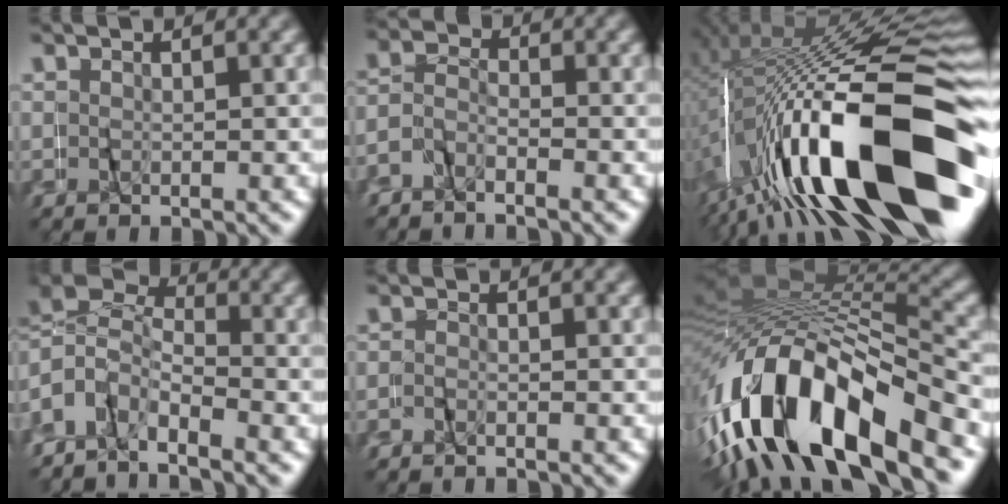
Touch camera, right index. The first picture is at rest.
{"total": 2.2, "force": [-1.5, 1.5, 0.8], "torque": [-0.025, 0.014, -0.038]}
{"total": 21.3, "force": [-6.7, 8.1, 18.6], "torque": [-0.308, 0.011, -0.082]}
{"total": 6.8, "force": [-0.6, 5.7, 3.7], "torque": [-0.106, -0.009, -0.012]}
{"total": 1.1, "force": [-1.1, 0.1, -0.2], "torque": [-0.008, 0.007, -0.026]}
{"total": 13.9, "force": [-5.1, 7.4, 10.6], "torque": [-0.229, 0.000, -0.073]}